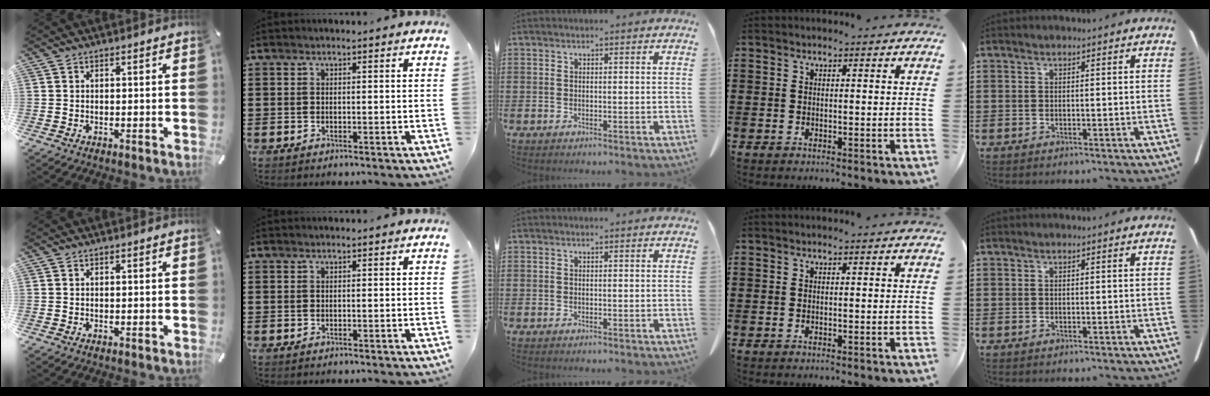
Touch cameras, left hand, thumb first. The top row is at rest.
{}